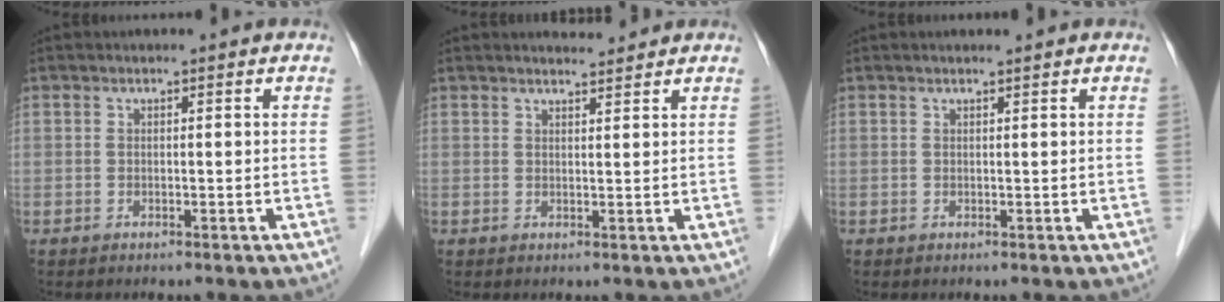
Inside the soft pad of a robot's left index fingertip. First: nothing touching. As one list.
[{"total": 2.6, "force": [2.5, 0.2, 0.4], "torque": [-0.011, 0.004, 0.041]}, {"total": 0.9, "force": [0.8, -0.1, 0.4], "torque": [-0.009, 0.006, 0.016]}]